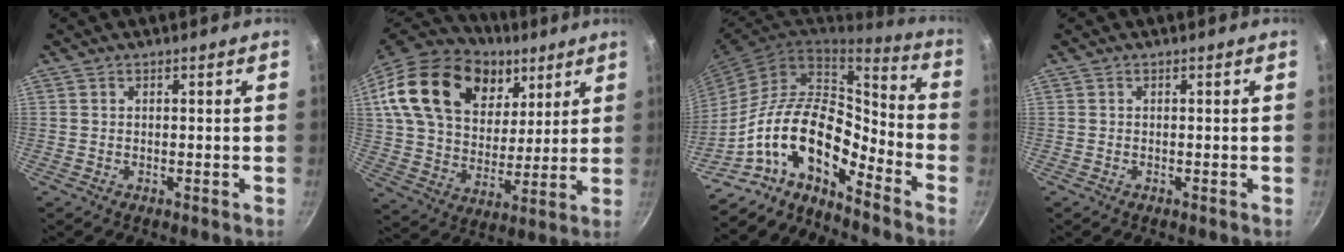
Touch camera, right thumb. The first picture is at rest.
{"total": 29.3, "force": [13.4, 19.6, 17.2], "torque": [-0.312, -0.012, 0.236]}
{"total": 16.8, "force": [-9.5, 7.6, 11.6], "torque": [-0.165, 0.074, -0.197]}
{"total": 0.0}